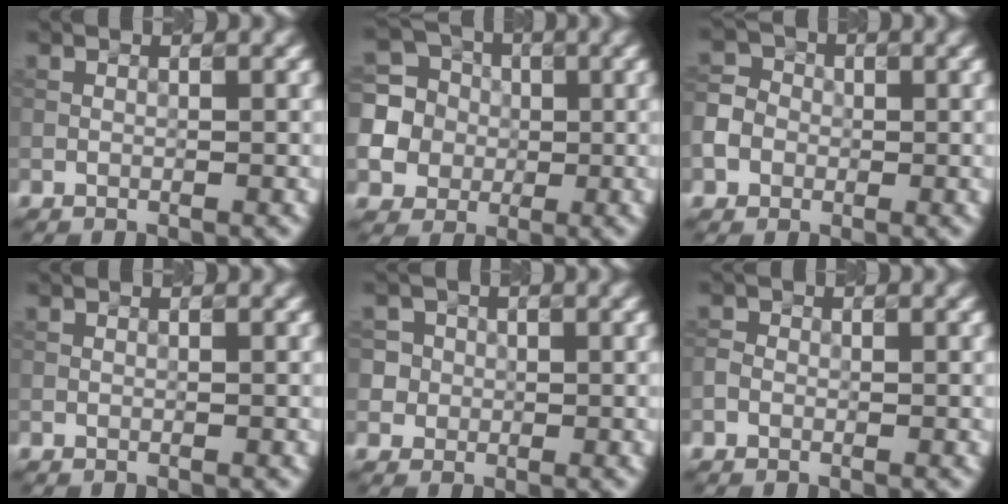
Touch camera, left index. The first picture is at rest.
{"total": 8.4, "force": [-0.4, 8.0, 2.3], "torque": [-0.080, 0.015, -0.031]}
{"total": 3.8, "force": [-1.1, 3.4, 1.3], "torque": [-0.014, 0.004, -0.026]}
{"total": 0.0}
{"total": 4.3, "force": [1.1, 4.0, 1.1], "torque": [-0.001, 0.030, 0.005]}
{"total": 0.8, "force": [-0.4, 0.7, 0.2], "torque": [-0.003, 0.001, -0.011]}